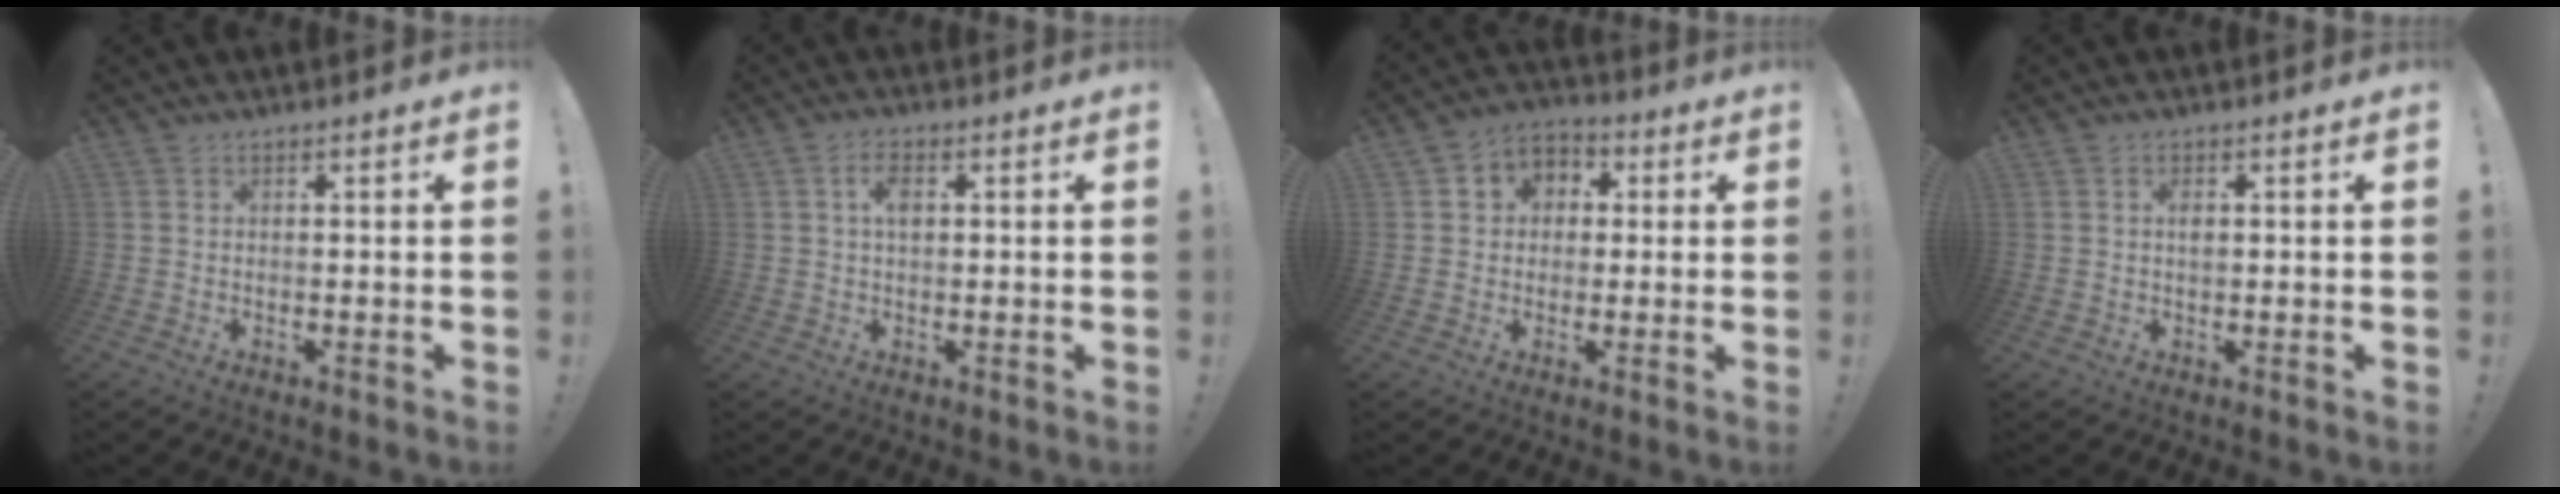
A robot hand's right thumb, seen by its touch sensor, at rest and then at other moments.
{"total": 4.2, "force": [0.9, 2.5, 3.3], "torque": [-0.051, 0.004, 0.012]}
{"total": 5.9, "force": [-0.6, 5.6, 1.7], "torque": [-0.021, 0.012, -0.007]}
{"total": 1.7, "force": [0.2, 1.1, 1.3], "torque": [-0.020, 0.001, 0.001]}